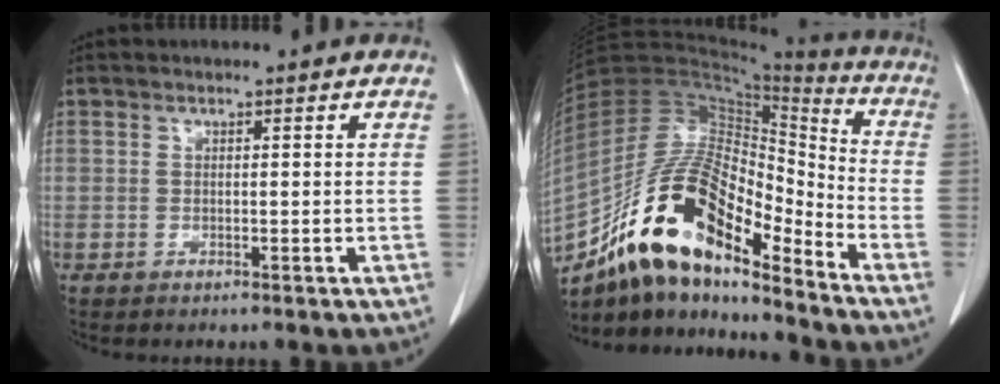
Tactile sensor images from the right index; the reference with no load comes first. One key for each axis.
{"total": 19.2, "fx": -13.3, "fy": 6.0, "fz": 12.4, "tx": -0.234, "ty": 0.033, "tz": -0.237}